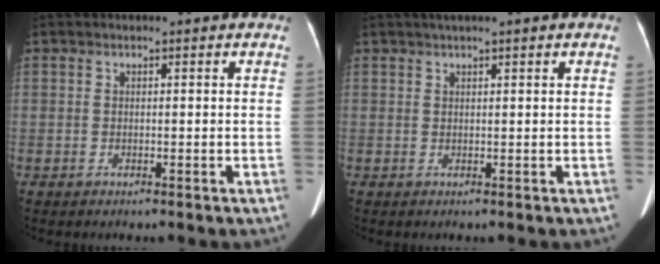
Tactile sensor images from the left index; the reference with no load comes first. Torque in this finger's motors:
{"motor_torque": [0.42, -0.31, 0.06, 0.01]}